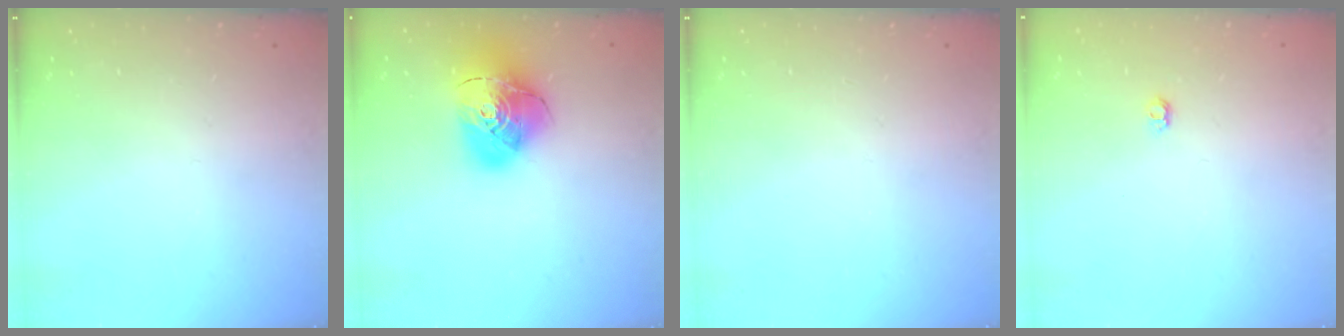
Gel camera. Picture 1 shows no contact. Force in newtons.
{"total": 17.5, "press": 17.3, "slide": 2.1}
{"total": 0.0}
{"total": 3.9, "press": 3.8, "slide": 0.5}